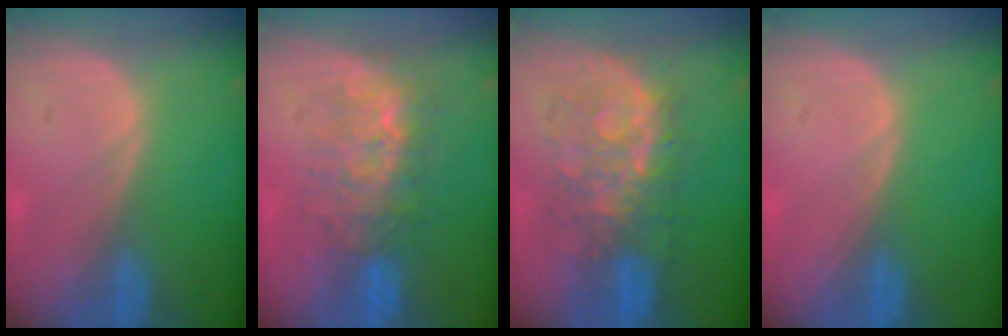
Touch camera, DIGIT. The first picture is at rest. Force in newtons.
{"total": 7.6, "press": 7.3, "slide": 2.0}
{"total": 8.6, "press": 8.5, "slide": 1.5}
{"total": 0.0}